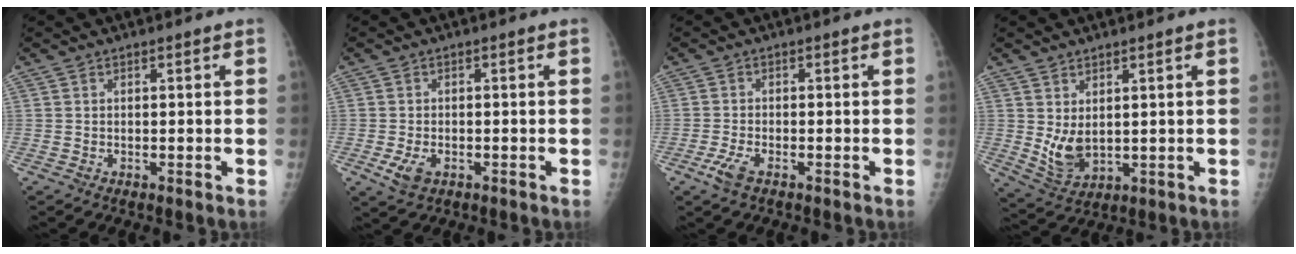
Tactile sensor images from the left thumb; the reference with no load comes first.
{"total": 3.7, "force": [-1.5, 2.2, 2.6], "torque": [-0.054, -0.001, -0.024]}
{"total": 3.3, "force": [-1.9, 1.1, 2.4], "torque": [-0.061, 0.005, -0.040]}
{"total": 6.1, "force": [1.1, 3.4, 4.8], "torque": [-0.079, -0.018, 0.039]}